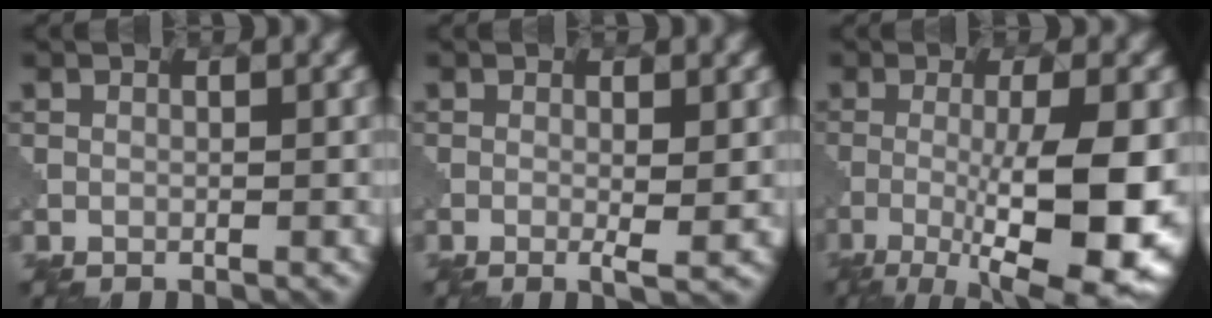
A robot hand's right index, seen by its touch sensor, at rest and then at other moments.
{"total": 1.8, "force": [-0.1, 0.2, 1.8], "torque": [-0.030, -0.006, -0.003]}
{"total": 11.2, "force": [-2.7, 2.9, 10.5], "torque": [-0.167, -0.016, -0.038]}